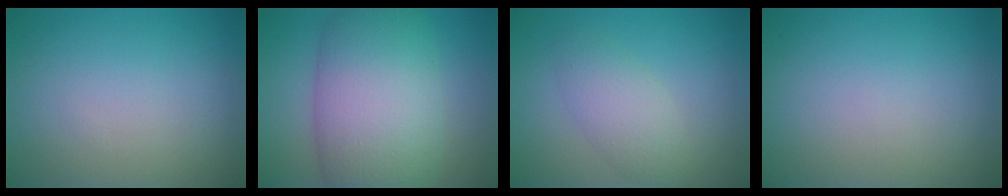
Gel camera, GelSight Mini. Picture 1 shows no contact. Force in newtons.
{"total": 11.5, "press": 11.5, "slide": 0.4}
{"total": 2.9, "press": 2.9, "slide": 0.1}
{"total": 0.0}